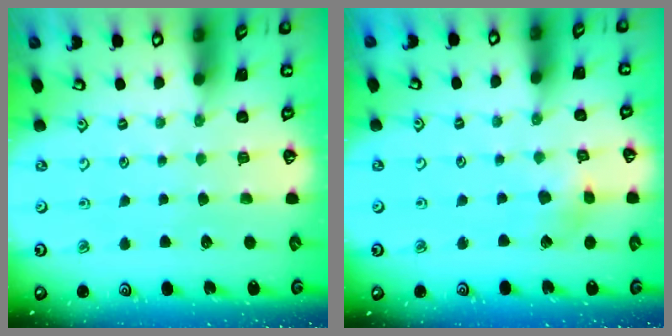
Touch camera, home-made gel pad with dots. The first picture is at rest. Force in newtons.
{"total": 3.4, "press": 3.4, "slide": 0.5}